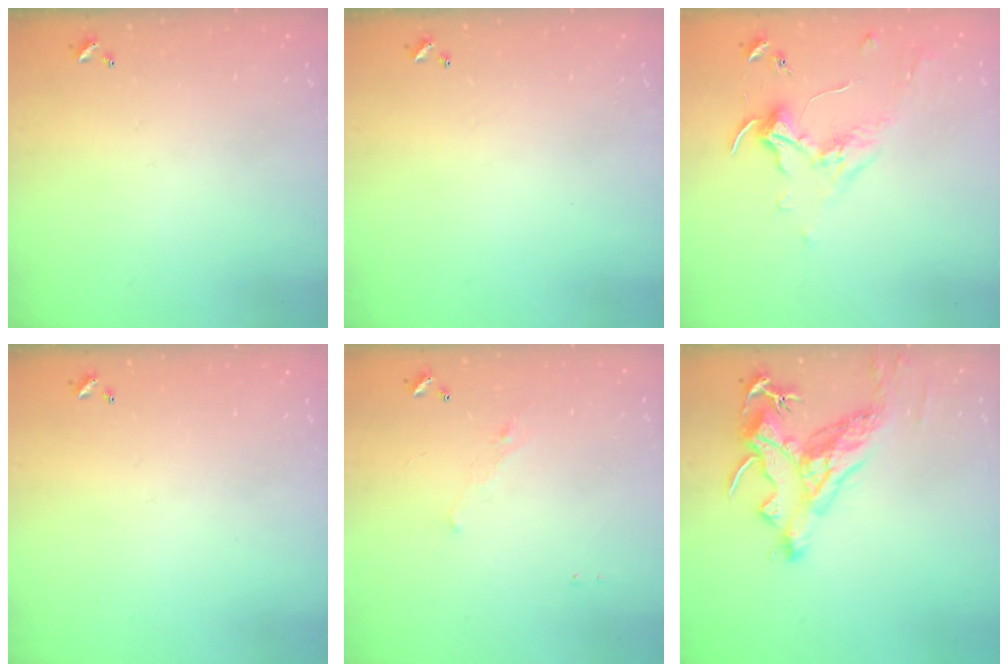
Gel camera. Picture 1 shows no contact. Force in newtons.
{"total": 0.0}
{"total": 1.7, "press": 1.5, "slide": 0.8}
{"total": 0.0}
{"total": 1.3, "press": 1.2, "slide": 0.6}
{"total": 8.1, "press": 8.0, "slide": 1.4}